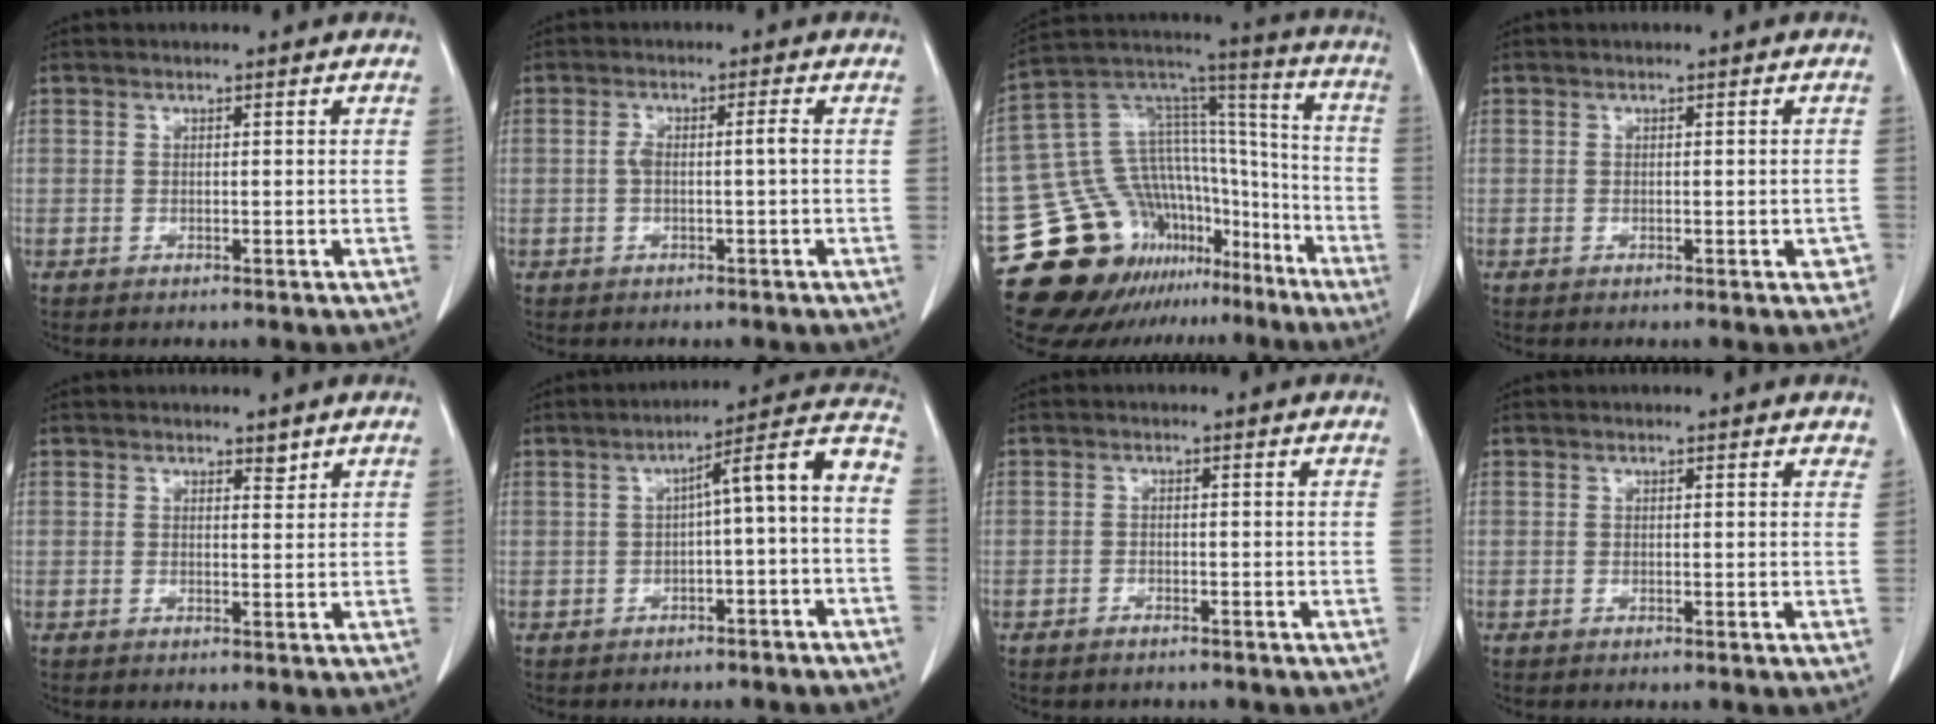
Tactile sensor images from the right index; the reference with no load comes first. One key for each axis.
{"total": 2.8, "fx": -0.2, "fy": 0.3, "fz": 2.7, "tx": -0.057, "ty": 0.009, "tz": -0.002}
{"total": 22.5, "fx": -15.2, "fy": 13.1, "fz": 10.1, "tx": -0.164, "ty": 0.085, "tz": -0.249}
{"total": 1.8, "fx": -0.6, "fy": 0.7, "fz": 1.6, "tx": -0.009, "ty": 0.004, "tz": -0.005}
{"total": 1.2, "fx": 1.0, "fy": 0.4, "fz": 0.5, "tx": -0.008, "ty": -0.007, "tz": 0.014}
{"total": 9.3, "fx": -1.5, "fy": 0.8, "fz": 9.1, "tx": -0.120, "ty": 0.038, "tz": -0.024}
{"total": 1.3, "fx": -1.2, "fy": 0.6, "fz": 0.1, "tx": -0.006, "ty": 0.001, "tz": -0.017}
{"total": 1.6, "fx": 1.4, "fy": 0.7, "fz": 0.6, "tx": -0.005, "ty": 0.001, "tz": 0.003}